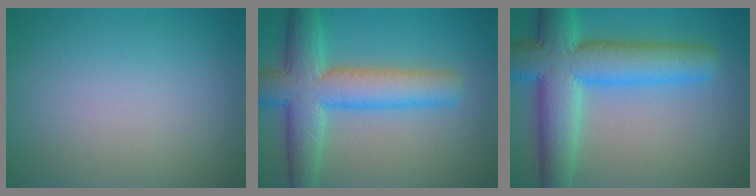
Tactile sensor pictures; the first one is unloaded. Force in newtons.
{"total": 8.0, "press": 8.0, "slide": 0.5}
{"total": 10.0, "press": 10.0, "slide": 0.3}